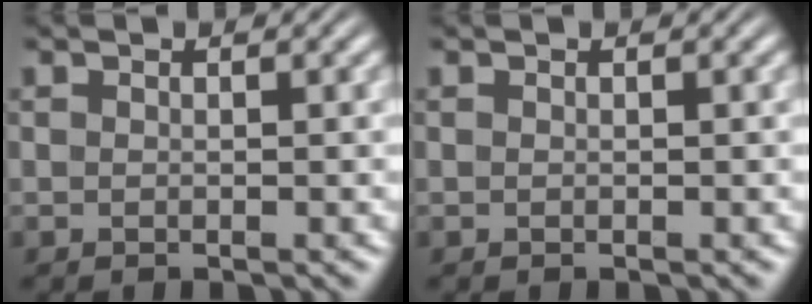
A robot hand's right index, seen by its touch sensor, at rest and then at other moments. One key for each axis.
{"total": 0.0}